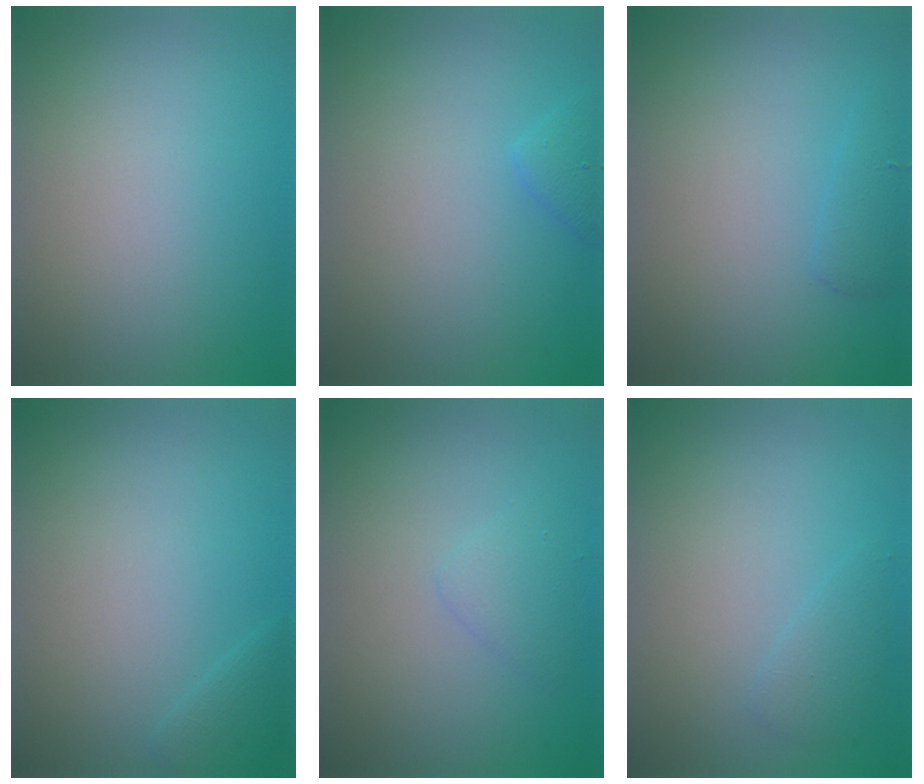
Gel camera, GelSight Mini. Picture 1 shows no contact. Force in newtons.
{"total": 1.2, "press": 1.2, "slide": 0.1}
{"total": 1.3, "press": 1.3, "slide": 0.1}
{"total": 1.2, "press": 1.2, "slide": 0.0}
{"total": 1.4, "press": 1.4, "slide": 0.1}
{"total": 1.3, "press": 1.3, "slide": 0.0}